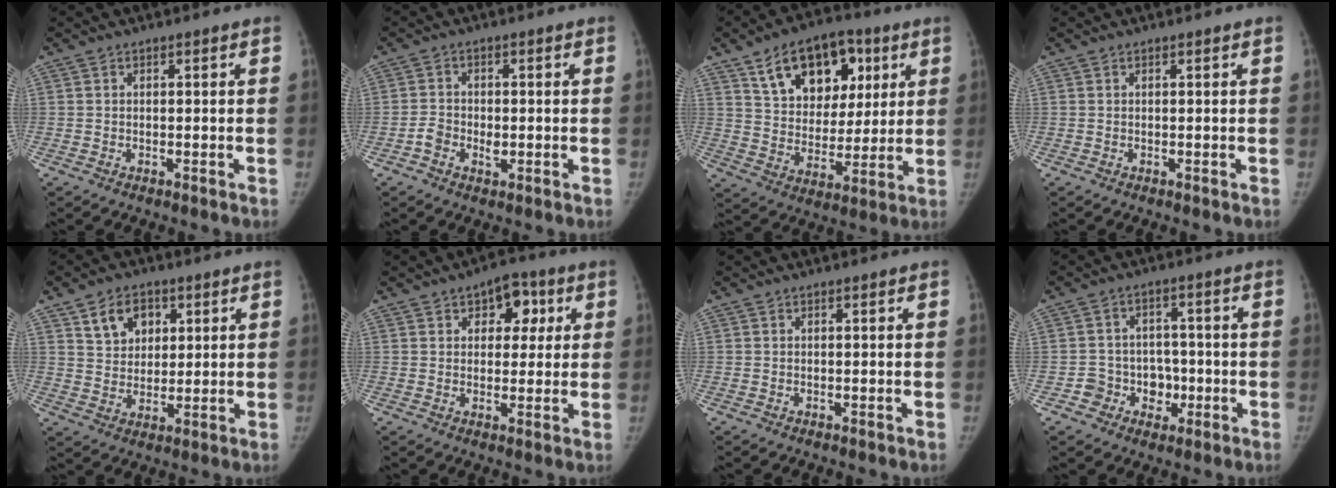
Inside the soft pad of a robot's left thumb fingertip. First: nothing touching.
{"total": 3.8, "force": [-1.1, 2.7, 2.3], "torque": [-0.034, 0.012, -0.021]}
{"total": 18.5, "force": [8.4, 12.1, 11.2], "torque": [-0.130, -0.018, 0.140]}
{"total": 0.0}
{"total": 8.4, "force": [3.9, 6.2, 4.1], "torque": [-0.034, -0.019, 0.069]}
{"total": 7.7, "force": [3.0, 5.1, 4.9], "torque": [-0.023, -0.004, 0.033]}
{"total": 0.0}
{"total": 7.2, "force": [-2.3, 6.6, 1.9], "torque": [0.018, 0.026, -0.031]}